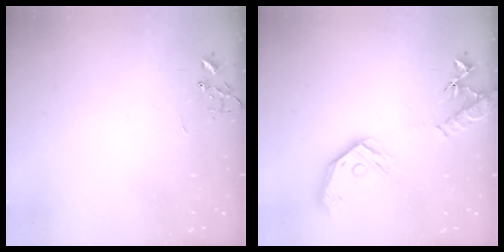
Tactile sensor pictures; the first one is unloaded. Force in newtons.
{"total": 17.1, "press": 16.9, "slide": 2.2}